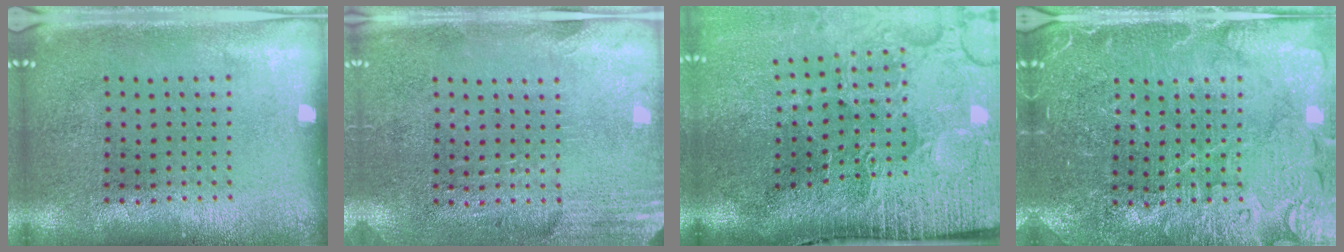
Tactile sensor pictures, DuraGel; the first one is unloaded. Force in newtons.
{"total": 2.8, "press": 2.5, "slide": 1.4}
{"total": 5.0, "press": 4.1, "slide": 2.8}
{"total": 4.4, "press": 4.3, "slide": 1.0}